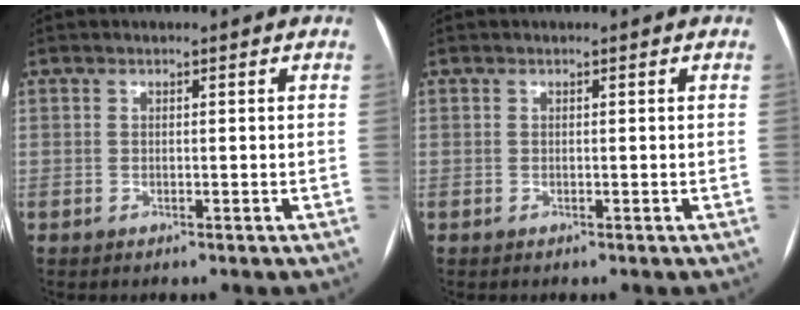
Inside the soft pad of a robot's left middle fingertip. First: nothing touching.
{"total": 0.0}